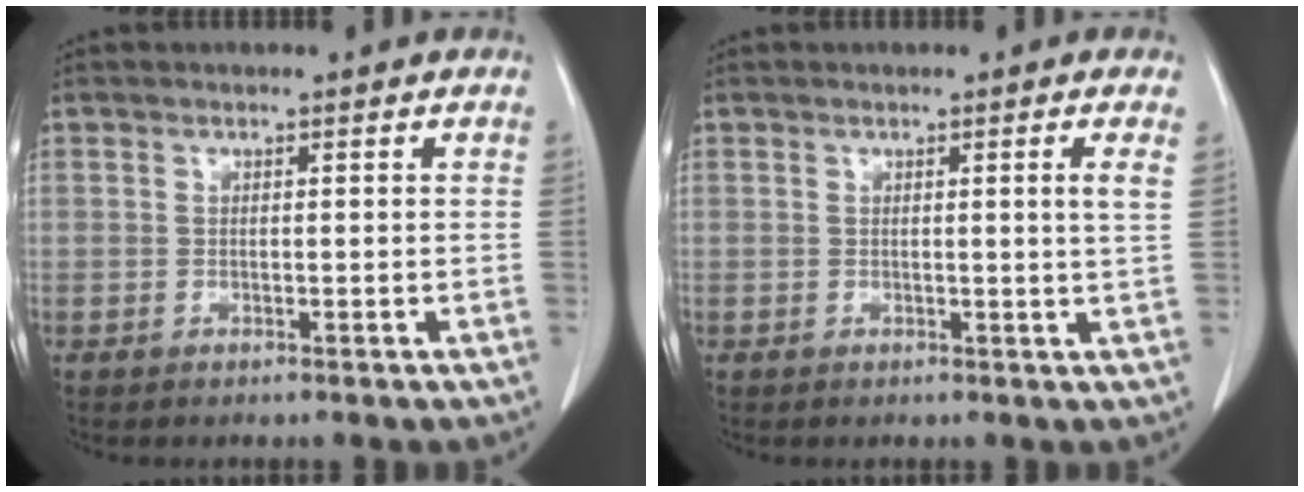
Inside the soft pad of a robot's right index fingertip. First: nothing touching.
{"total": 1.9, "force": [0.6, -0.6, 1.6], "torque": [-0.026, -0.006, 0.012]}